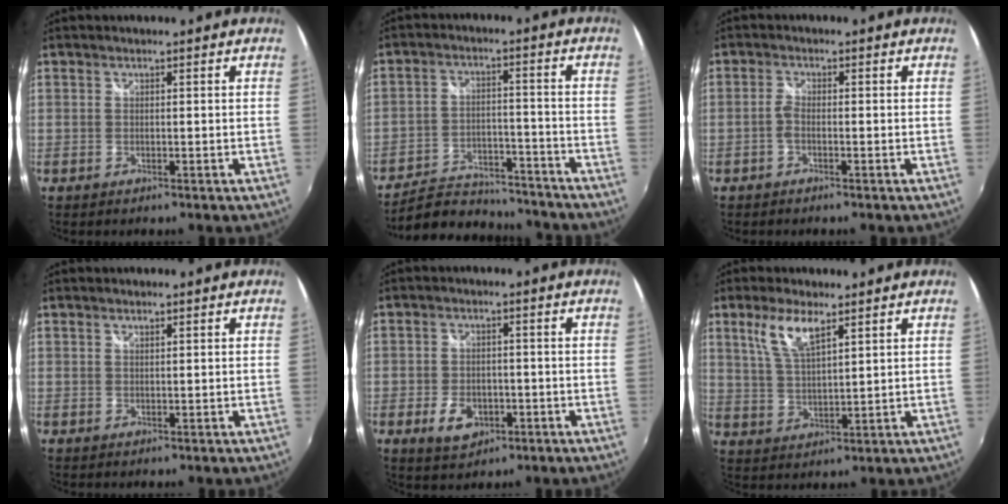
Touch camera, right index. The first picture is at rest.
{"total": 16.7, "force": [-14.9, 5.4, 5.1], "torque": [-0.117, 0.010, -0.210]}
{"total": 1.6, "force": [-0.8, 0.5, 1.3], "torque": [-0.035, 0.003, -0.020]}
{"total": 0.5, "force": [0.4, 0.1, 0.3], "torque": [-0.005, 0.002, 0.008]}
{"total": 6.0, "force": [-2.5, 4.2, 3.5], "torque": [-0.078, 0.001, -0.036]}
{"total": 7.1, "force": [4.1, 2.1, 5.4], "torque": [-0.110, 0.002, 0.087]}